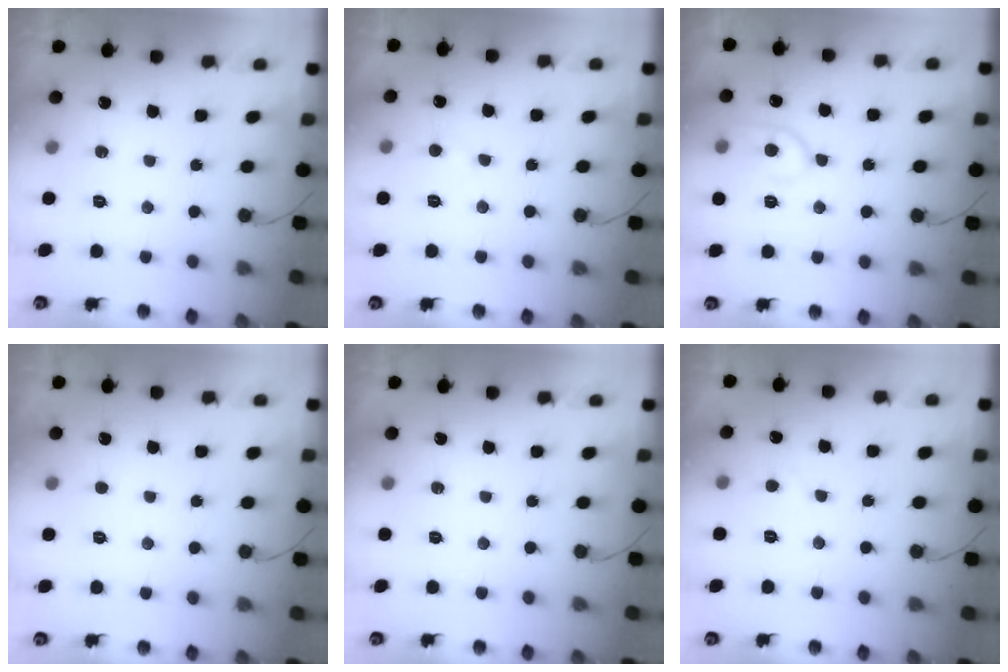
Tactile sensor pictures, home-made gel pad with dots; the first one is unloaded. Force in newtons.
{"total": 3.0, "press": 3.0, "slide": 0.2}
{"total": 10.9, "press": 10.9, "slide": 1.0}
{"total": 1.6, "press": 1.5, "slide": 0.2}
{"total": 0.0}
{"total": 2.4, "press": 2.3, "slide": 0.3}